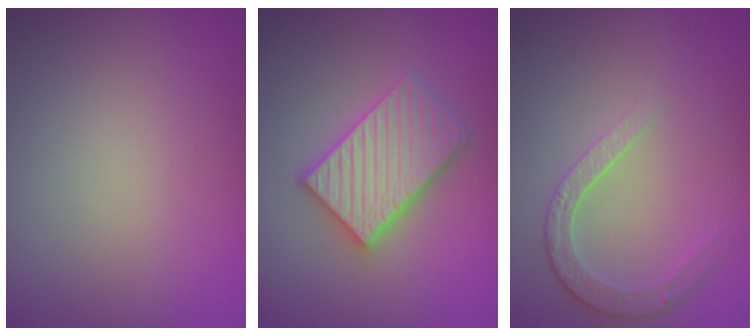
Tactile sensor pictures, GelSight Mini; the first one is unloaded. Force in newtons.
{"total": 5.6, "press": 5.5, "slide": 0.8}
{"total": 2.6, "press": 2.5, "slide": 1.0}